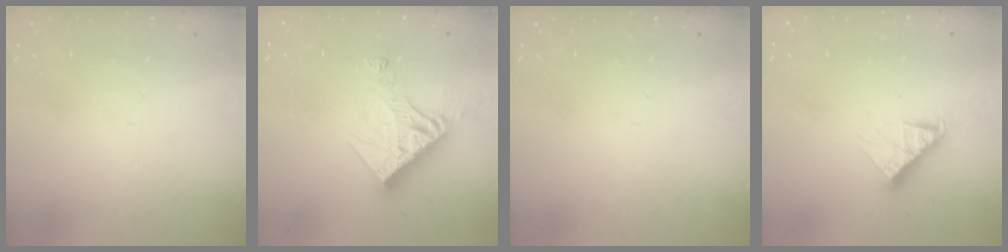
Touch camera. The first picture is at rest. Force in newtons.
{"total": 13.2, "press": 13.1, "slide": 1.2}
{"total": 0.0}
{"total": 8.3, "press": 8.3, "slide": 0.5}